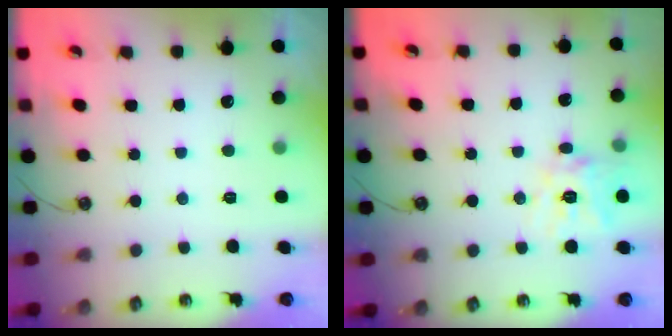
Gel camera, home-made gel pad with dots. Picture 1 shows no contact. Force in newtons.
{"total": 12.4, "press": 12.3, "slide": 1.6}